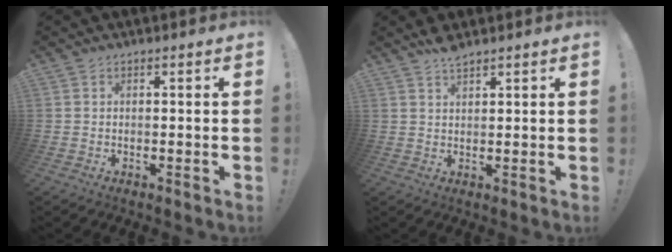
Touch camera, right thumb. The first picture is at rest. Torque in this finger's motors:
{"motor_torque": [-0.52, 0.42, 0.39, 0.22, 0.13]}